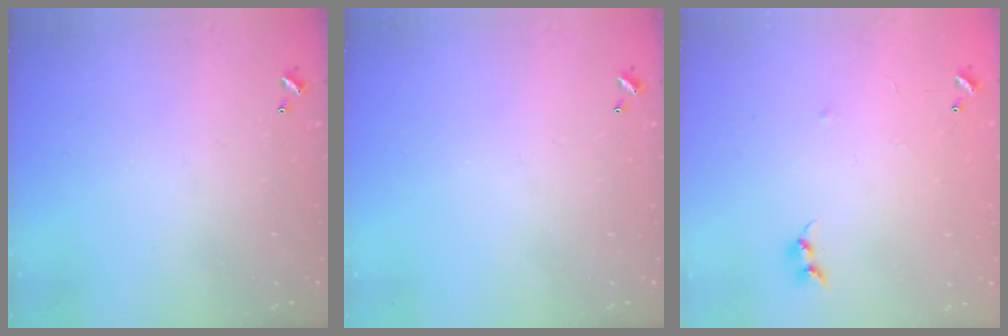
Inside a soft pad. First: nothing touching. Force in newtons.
{"total": 0.0}
{"total": 6.4, "press": 6.3, "slide": 0.6}